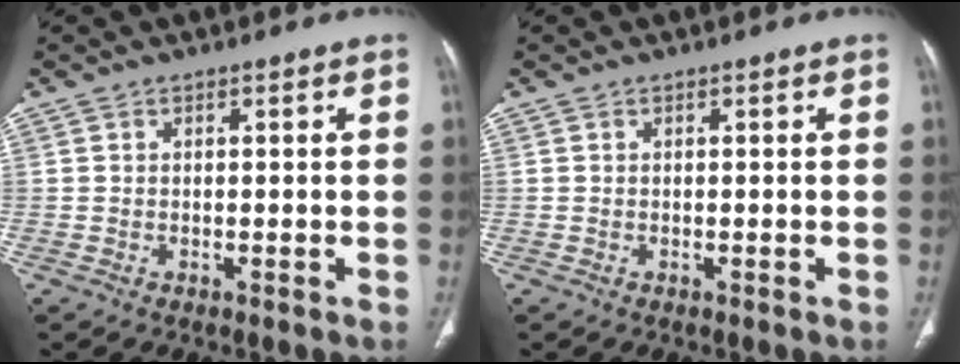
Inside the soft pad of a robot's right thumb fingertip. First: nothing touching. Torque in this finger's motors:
{"motor_torque": [1.15, 1.14, 0.08, -0.04, 0.00]}